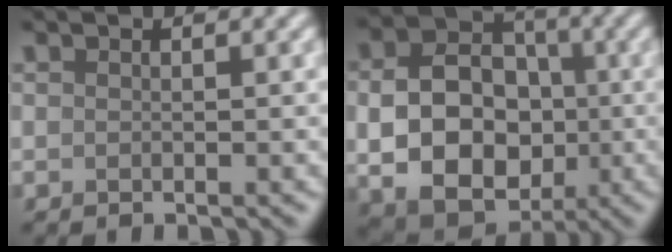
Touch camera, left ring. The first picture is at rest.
{"total": 10.3, "force": [-1.4, 7.8, 6.7], "torque": [-0.119, -0.013, -0.023]}